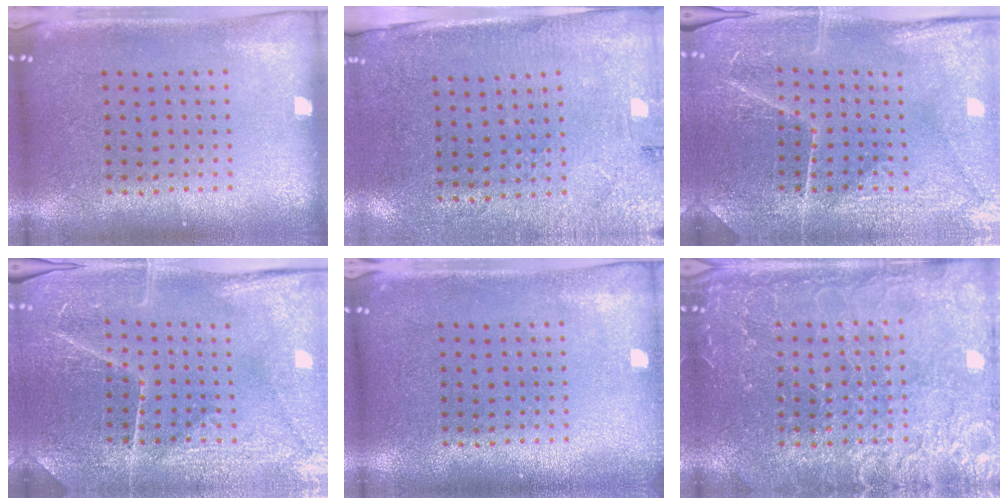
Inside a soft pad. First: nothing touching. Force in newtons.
{"total": 2.7, "press": 2.4, "slide": 1.3}
{"total": 4.0, "press": 3.9, "slide": 1.1}
{"total": 4.0, "press": 3.9, "slide": 1.1}
{"total": 0.9, "press": 0.8, "slide": 0.2}
{"total": 4.0, "press": 4.0, "slide": 0.5}